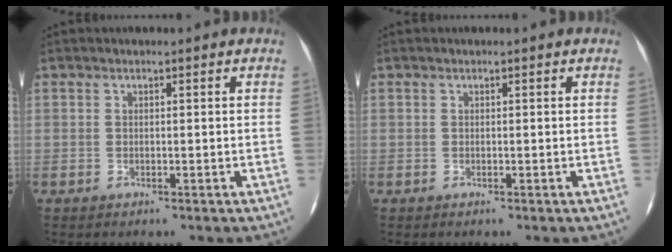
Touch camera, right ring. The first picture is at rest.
{"total": 0.0}